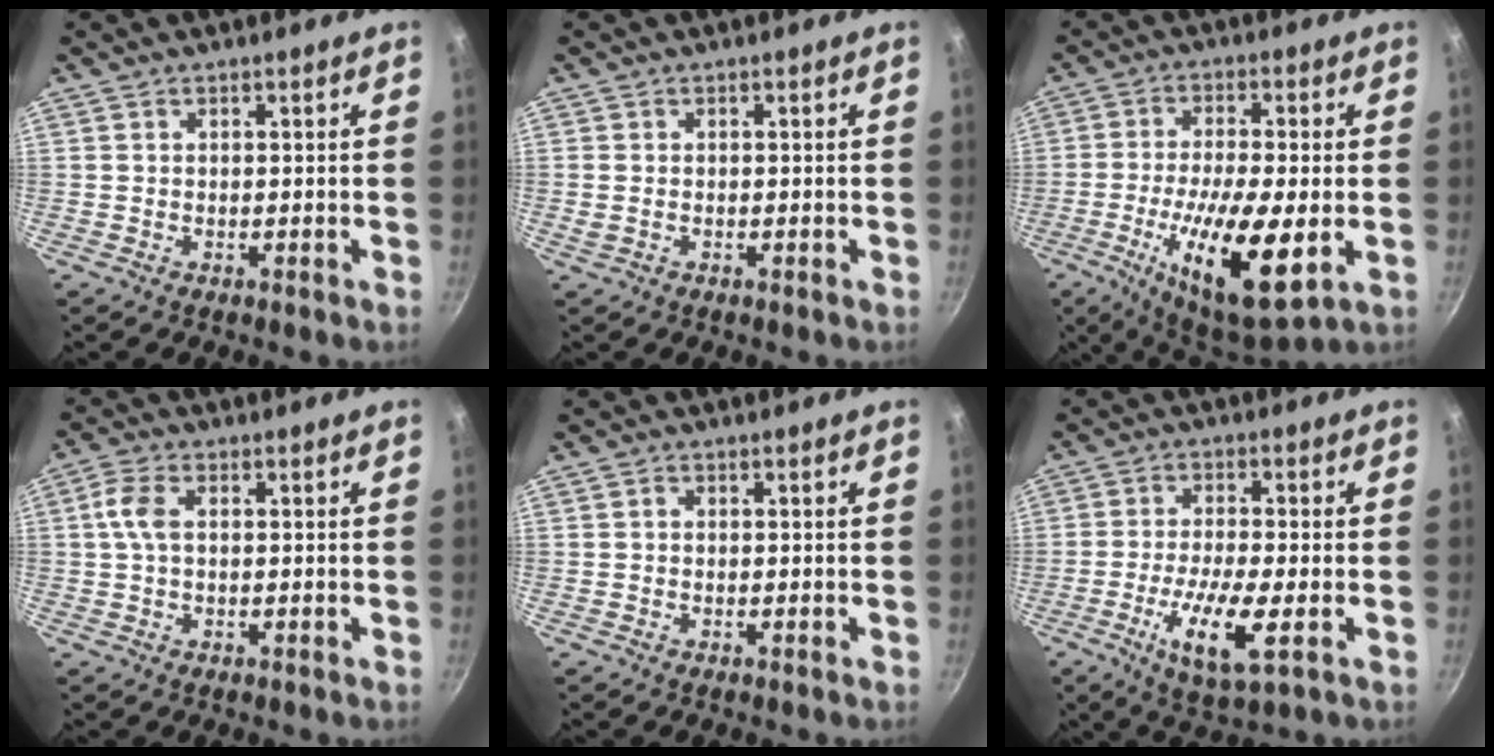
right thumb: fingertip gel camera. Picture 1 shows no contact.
{"total": 1.5, "force": [-0.2, 1.1, 0.9], "torque": [-0.018, -0.001, -0.003]}
{"total": 17.5, "force": [-4.3, 5.2, 16.1], "torque": [-0.281, 0.004, -0.073]}
{"total": 4.5, "force": [0.6, 2.6, 3.6], "torque": [-0.080, 0.011, 0.006]}
{"total": 0.5, "force": [-0.1, 0.4, 0.2], "torque": [-0.004, 0.004, -0.001]}
{"total": 10.7, "force": [-3.2, 2.8, 9.8], "torque": [-0.188, 0.000, -0.060]}